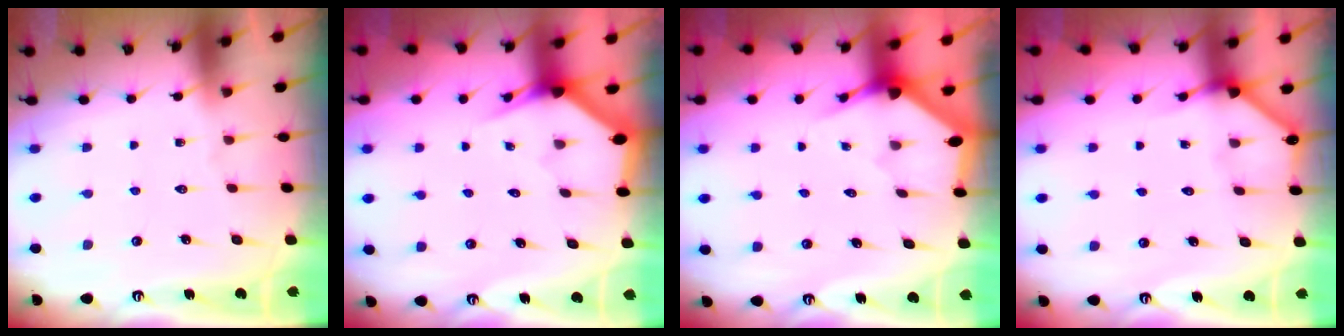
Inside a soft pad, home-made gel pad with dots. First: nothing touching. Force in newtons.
{"total": 2.7, "press": 2.7, "slide": 0.1}
{"total": 2.9, "press": 2.9, "slide": 0.1}
{"total": 3.2, "press": 3.2, "slide": 0.3}